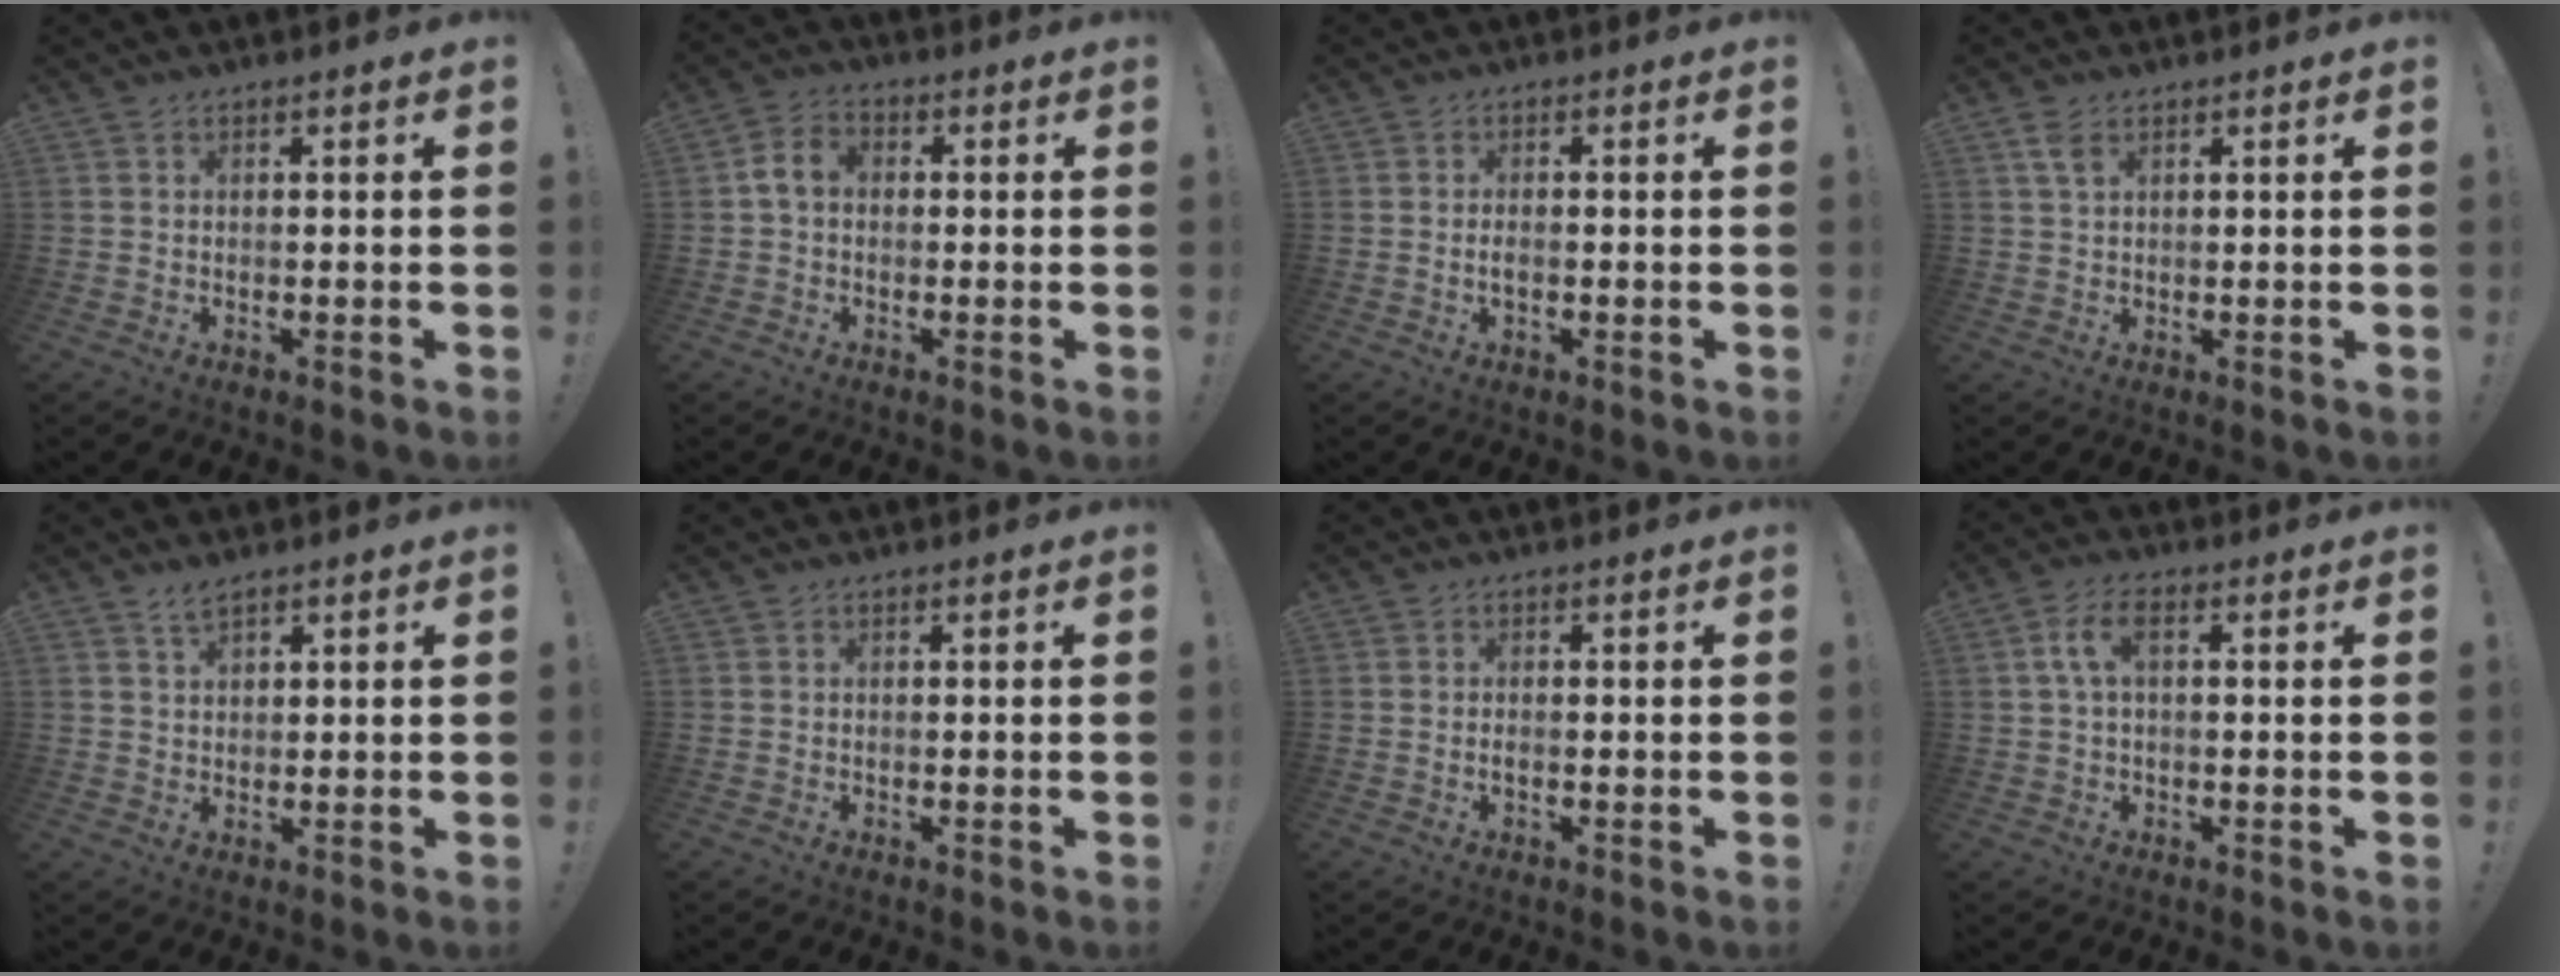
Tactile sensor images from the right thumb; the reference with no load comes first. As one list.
[{"total": 5.9, "force": [-0.1, 4.1, 4.3], "torque": [-0.086, 0.020, 0.002]}, {"total": 2.0, "force": [-0.6, 0.8, 1.7], "torque": [-0.031, 0.005, -0.011]}, {"total": 3.7, "force": [1.9, 1.8, 2.6], "torque": [-0.051, -0.002, 0.036]}, {"total": 3.2, "force": [2.5, 1.4, 1.5], "torque": [-0.020, -0.013, 0.044]}, {"total": 0.0}, {"total": 1.0, "force": [-0.4, 0.3, 0.8], "torque": [-0.017, 0.002, -0.008]}, {"total": 6.2, "force": [1.2, 2.8, 5.4], "torque": [-0.119, 0.007, 0.022]}]